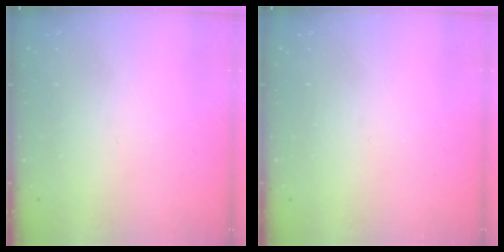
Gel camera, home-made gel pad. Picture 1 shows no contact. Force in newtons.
{"total": 0.0}